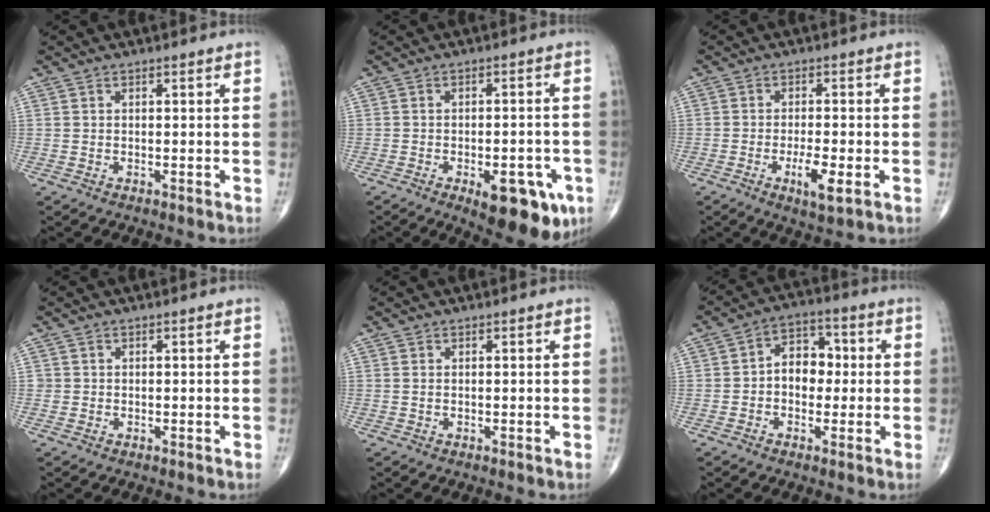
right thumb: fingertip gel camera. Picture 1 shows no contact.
{"total": 12.4, "force": [-5.6, 5.3, 9.7], "torque": [-0.099, 0.012, -0.066]}
{"total": 5.4, "force": [-1.9, 1.3, 4.9], "torque": [-0.090, -0.004, -0.032]}
{"total": 0.7, "force": [0.0, 0.7, 0.0], "torque": [0.006, 0.004, -0.001]}
{"total": 0.0}
{"total": 7.8, "force": [-0.2, 5.7, 5.2], "torque": [-0.049, 0.026, -0.015]}